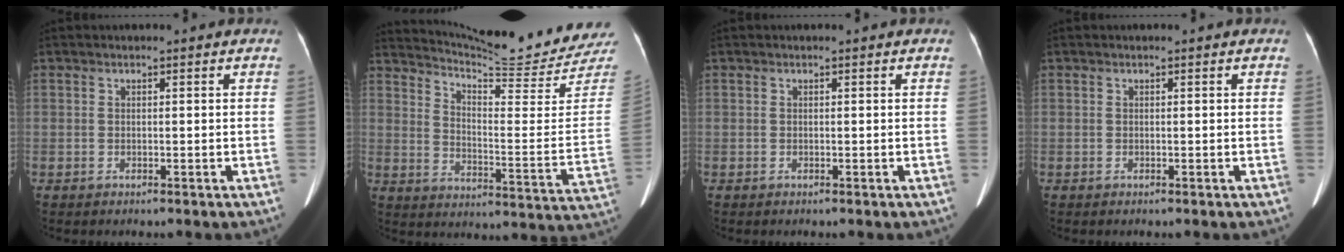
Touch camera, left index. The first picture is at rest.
{"total": 20.7, "force": [20.2, -1.0, 4.4], "torque": [-0.082, -0.129, 0.262]}
{"total": 0.0}
{"total": 0.0}